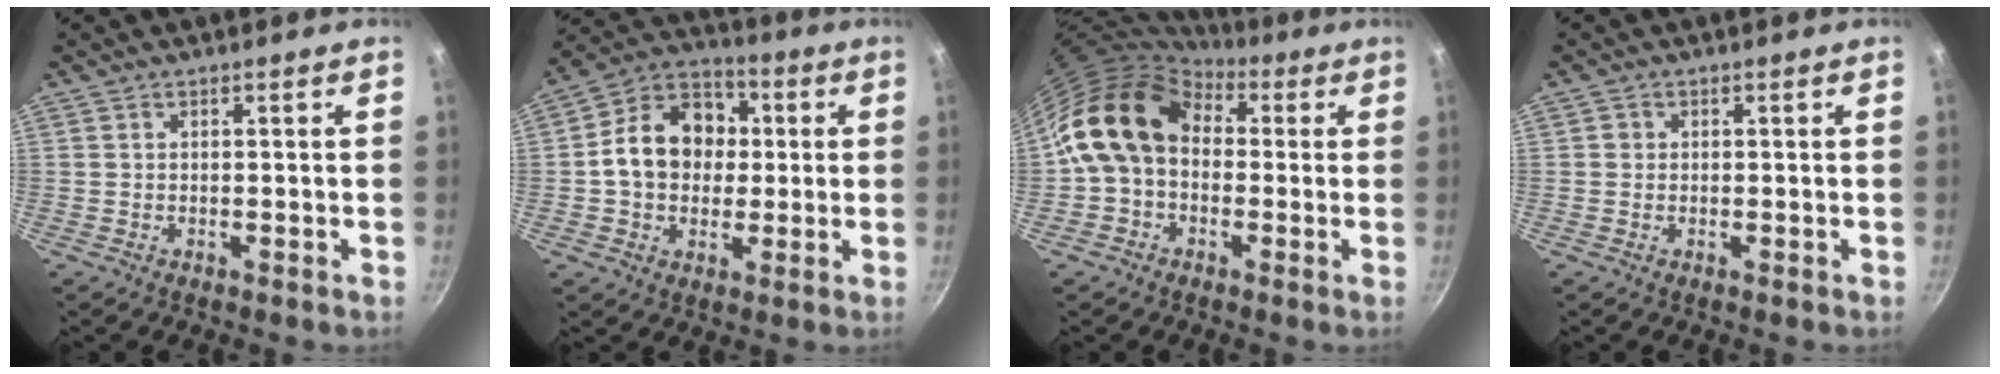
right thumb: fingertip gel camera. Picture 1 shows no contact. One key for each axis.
{"total": 14.7, "fx": 0.9, "fy": 11.7, "fz": 8.7, "tx": -0.111, "ty": 0.027, "tz": 0.000}
{"total": 13.4, "fx": 1.6, "fy": 10.2, "fz": 8.6, "tx": -0.121, "ty": 0.026, "tz": 0.009}
{"total": 1.0, "fx": 0.0, "fy": 1.0, "fz": 0.2, "tx": 0.000, "ty": 0.001, "tz": -0.002}